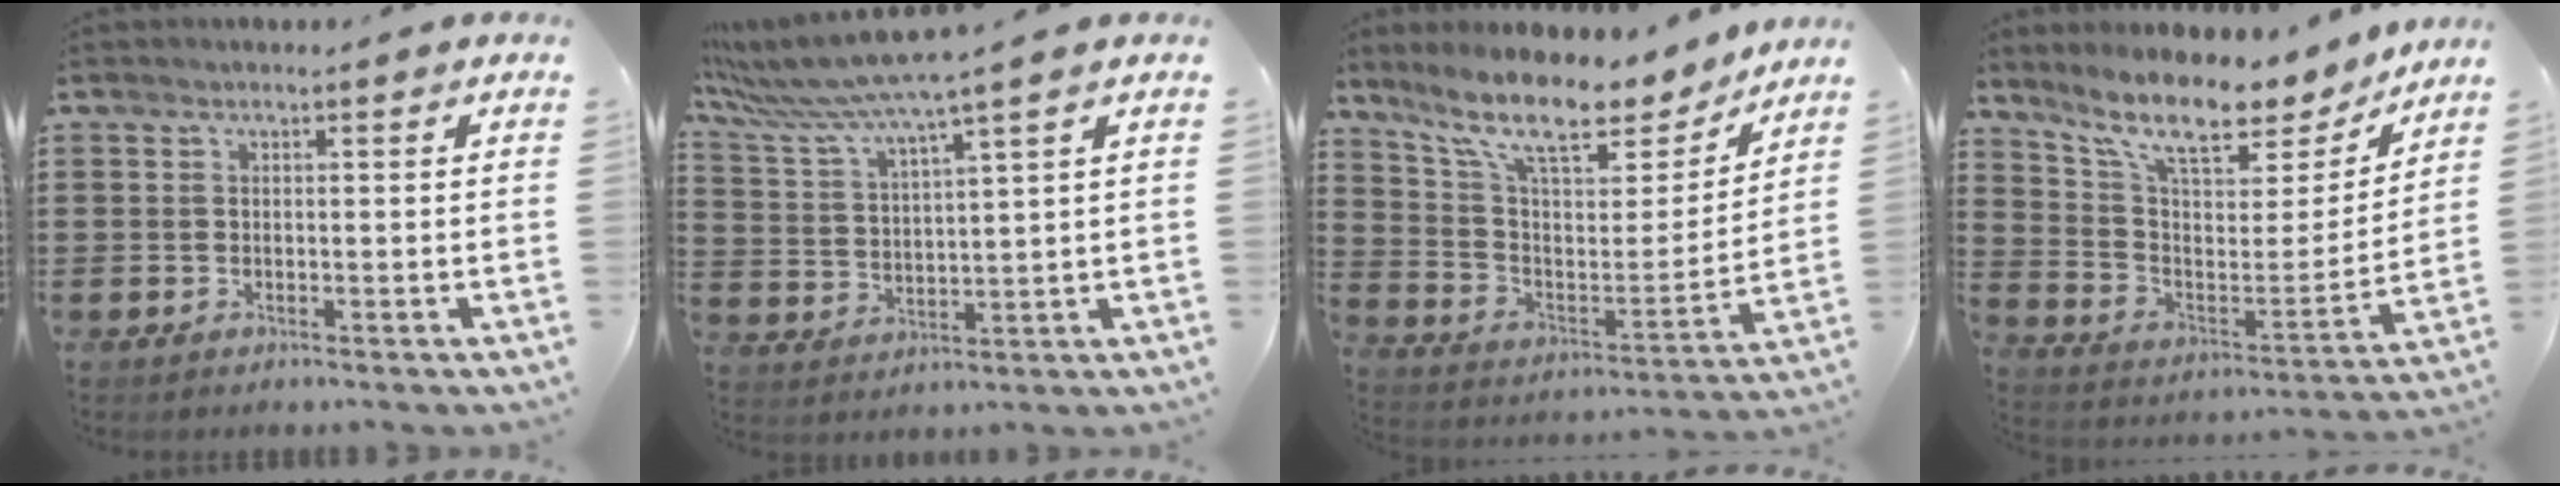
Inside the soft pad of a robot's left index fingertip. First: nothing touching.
{"total": 6.9, "force": [5.7, -0.8, 3.8], "torque": [-0.105, -0.039, 0.092]}
{"total": 12.3, "force": [9.8, 3.1, 6.8], "torque": [-0.155, -0.057, 0.166]}
{"total": 10.9, "force": [8.8, 3.0, 5.7], "torque": [-0.133, -0.053, 0.149]}